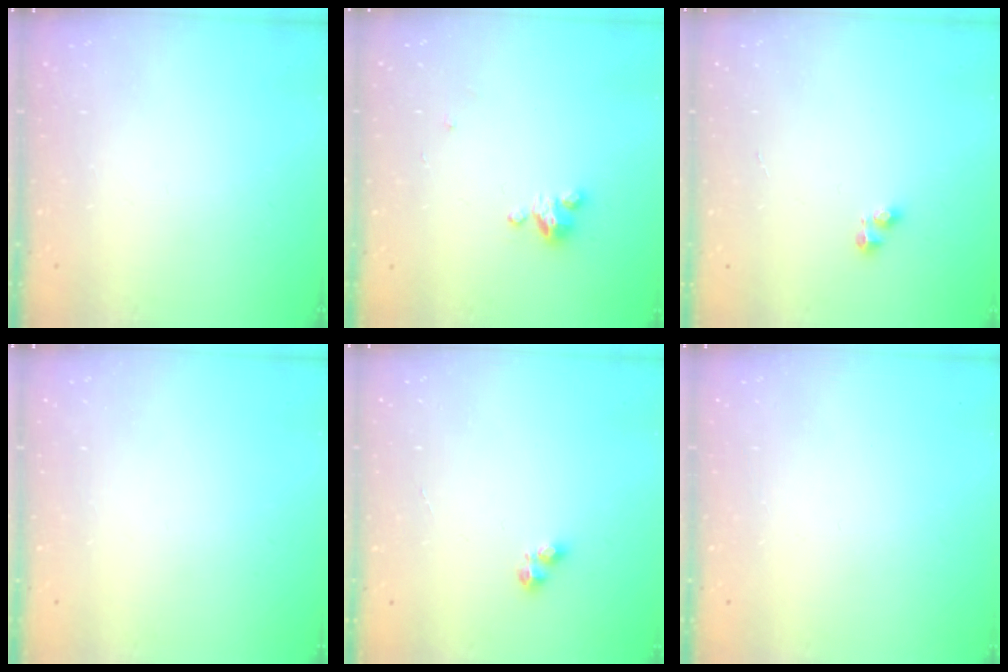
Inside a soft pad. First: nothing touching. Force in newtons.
{"total": 2.9, "press": 2.9, "slide": 0.3}
{"total": 2.5, "press": 2.5, "slide": 0.3}
{"total": 0.0}
{"total": 3.0, "press": 2.9, "slide": 0.5}
{"total": 0.0}